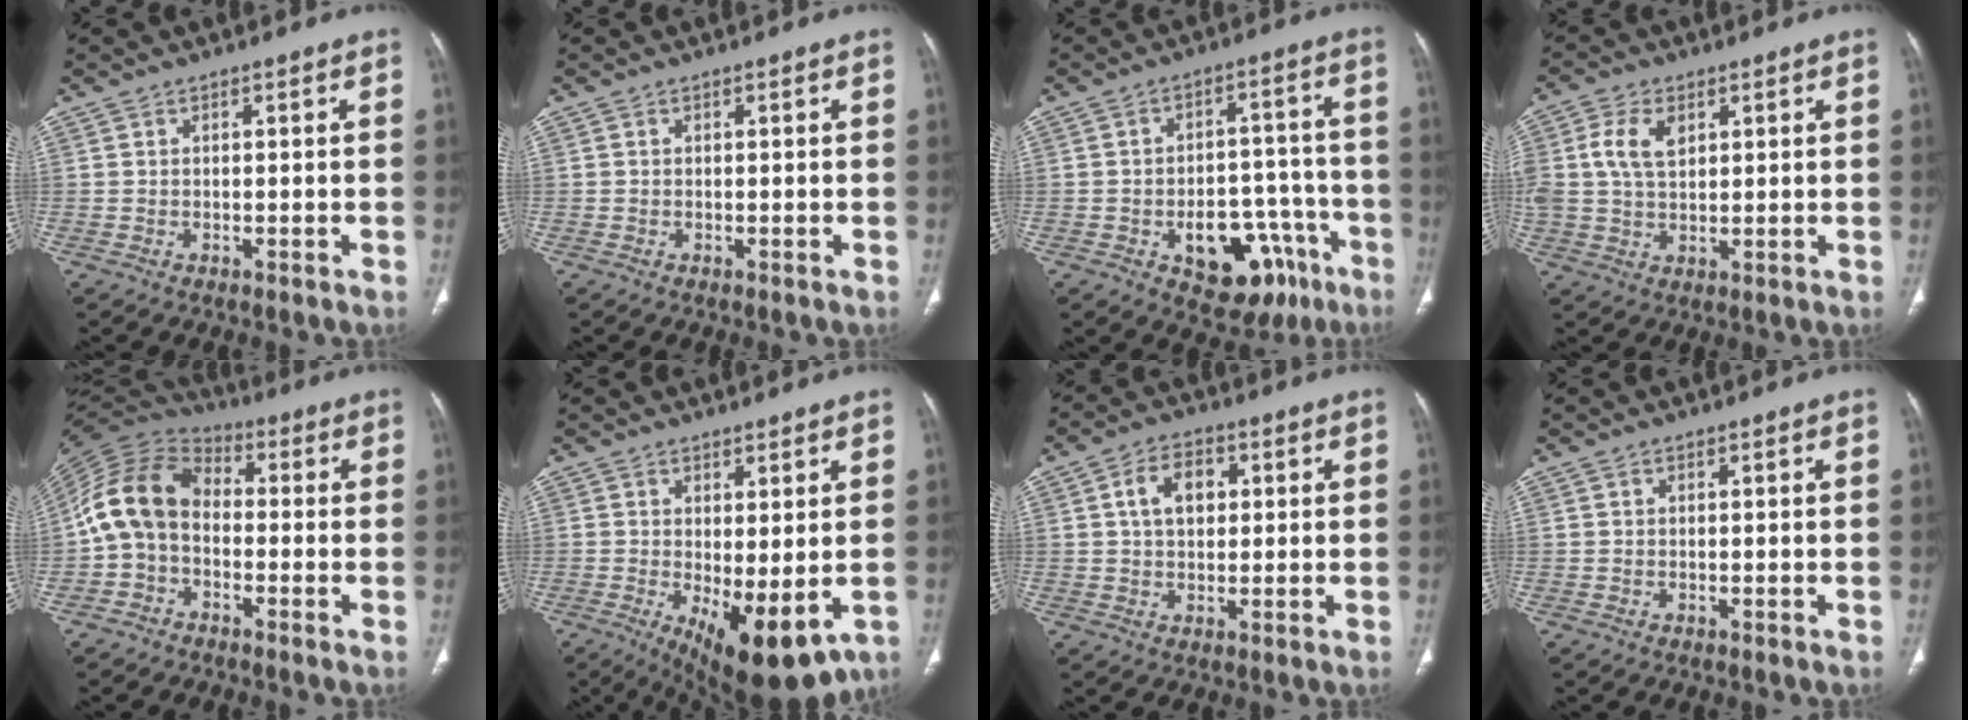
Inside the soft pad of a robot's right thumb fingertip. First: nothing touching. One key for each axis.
{"total": 0.0}
{"total": 15.5, "fx": -7.4, "fy": 9.5, "fz": 9.8, "tx": -0.089, "ty": 0.053, "tz": -0.090}
{"total": 7.3, "fx": 2.2, "fy": 4.4, "fz": 5.4, "tx": -0.109, "ty": 0.001, "tz": 0.044}
{"total": 12.2, "fx": -1.5, "fy": 8.9, "fz": 8.2, "tx": -0.154, "ty": 0.041, "tz": -0.045}
{"total": 11.2, "fx": -2.6, "fy": 4.3, "fz": 10.0, "tx": -0.147, "ty": -0.020, "tz": -0.020}
{"total": 7.1, "fx": 1.6, "fy": 4.9, "fz": 4.9, "tx": -0.063, "ty": 0.008, "tz": 0.024}
{"total": 0.0}